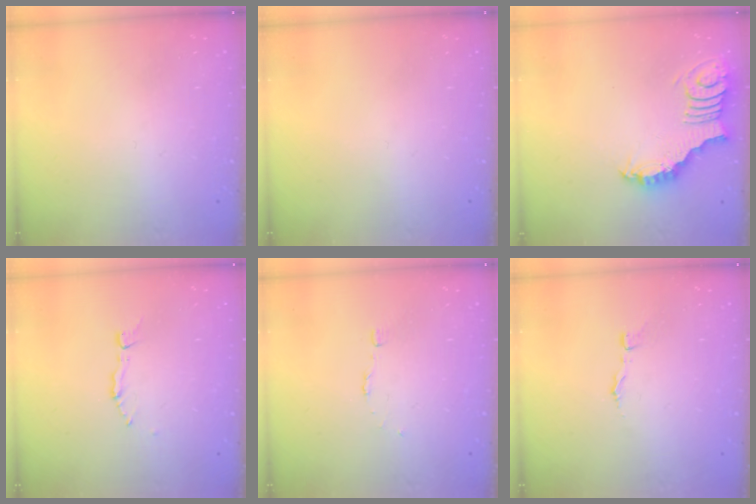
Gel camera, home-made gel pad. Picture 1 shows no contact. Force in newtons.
{"total": 0.0}
{"total": 2.9, "press": 2.9, "slide": 0.4}
{"total": 2.7, "press": 2.7, "slide": 0.2}
{"total": 3.1, "press": 3.1, "slide": 0.2}
{"total": 2.9, "press": 2.9, "slide": 0.3}